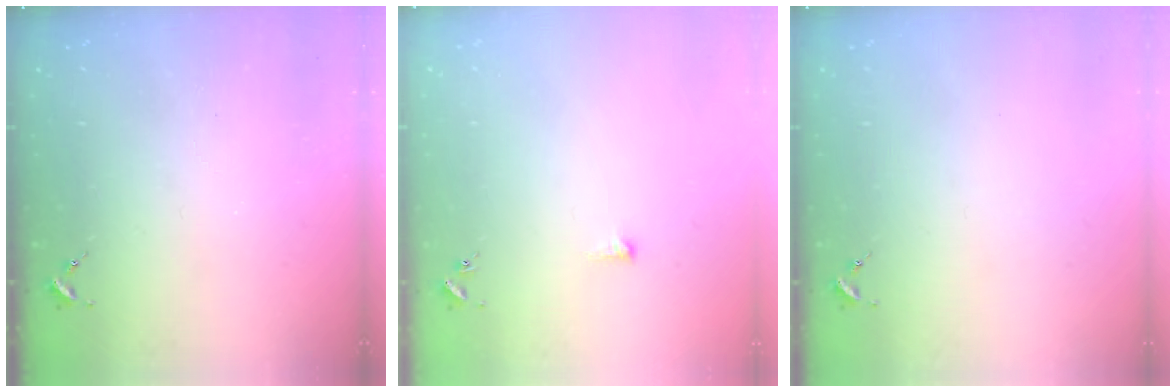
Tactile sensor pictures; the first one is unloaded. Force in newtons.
{"total": 3.4, "press": 3.4, "slide": 0.6}
{"total": 0.0}